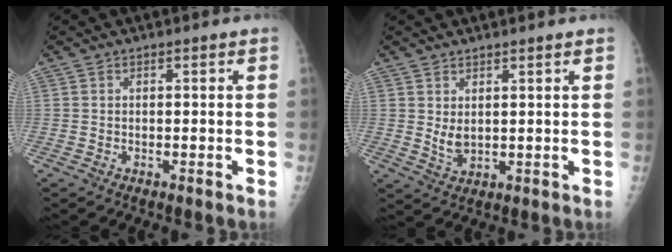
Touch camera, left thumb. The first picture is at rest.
{"total": 3.8, "force": [1.7, 1.7, 2.9], "torque": [-0.049, -0.019, 0.037]}